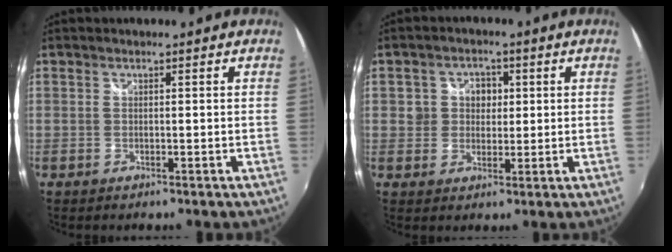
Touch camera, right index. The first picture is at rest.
{"total": 4.6, "force": [0.6, 4.3, 1.4], "torque": [-0.017, 0.013, 0.008]}